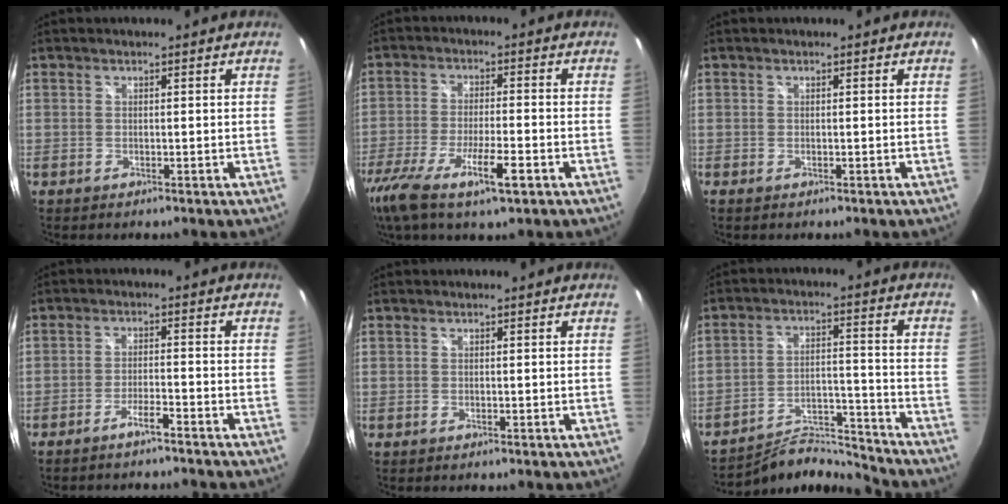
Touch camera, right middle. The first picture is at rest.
{"total": 14.1, "force": [-8.3, 2.9, 11.0], "torque": [-0.228, -0.041, -0.150]}
{"total": 0.0}
{"total": 3.5, "force": [-3.1, -0.2, 1.5], "torque": [-0.047, 0.004, -0.053]}
{"total": 0.0}
{"total": 10.1, "force": [-10.1, 0.2, 0.3], "torque": [-0.020, 0.012, -0.169]}